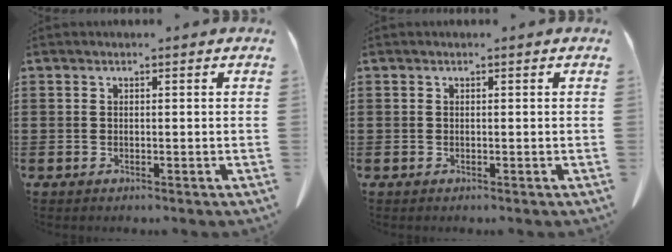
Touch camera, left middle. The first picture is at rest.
{"total": 0.0}